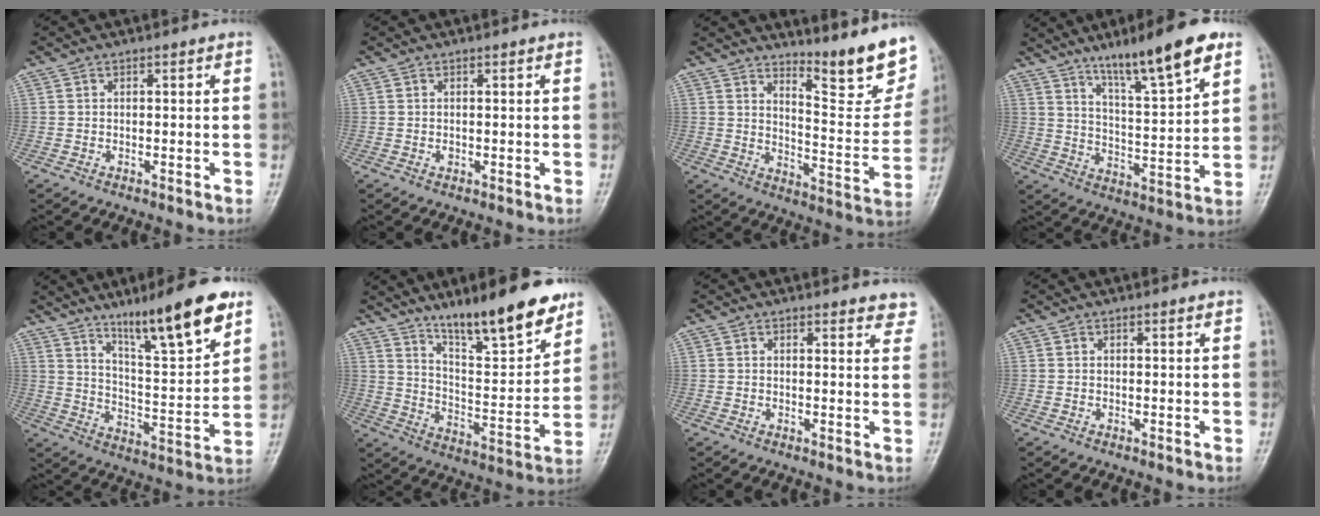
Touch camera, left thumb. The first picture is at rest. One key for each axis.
{"total": 0.5, "fx": 0.0, "fy": 0.4, "fz": 0.3, "tx": -0.002, "ty": 0.000, "tz": -0.001}
{"total": 15.7, "fx": 12.2, "fy": 3.1, "fz": 9.4, "tx": -0.095, "ty": -0.111, "tz": 0.170}
{"total": 15.0, "fx": 9.9, "fy": 2.2, "fz": 11.1, "tx": -0.168, "ty": -0.051, "tz": 0.166}
{"total": 17.2, "fx": 11.5, "fy": 3.0, "fz": 12.4, "tx": -0.173, "ty": -0.067, "tz": 0.194}
{"total": 17.4, "fx": 12.9, "fy": 3.7, "fz": 11.1, "tx": -0.142, "ty": -0.083, "tz": 0.216}
{"total": 5.1, "fx": 4.7, "fy": 1.5, "fz": 1.2, "tx": 0.015, "ty": -0.024, "tz": 0.037}
{"total": 0.8, "fx": 0.7, "fy": 0.0, "fz": 0.4, "tx": -0.006, "ty": -0.002, "tz": 0.010}